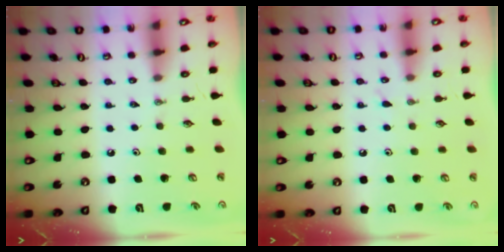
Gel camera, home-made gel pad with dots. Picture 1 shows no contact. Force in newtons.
{"total": 5.7, "press": 5.7, "slide": 0.6}